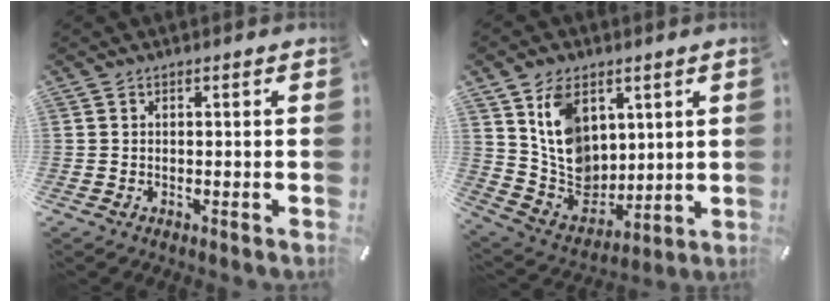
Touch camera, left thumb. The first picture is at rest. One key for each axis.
{"total": 13.0, "fx": 5.1, "fy": 10.2, "fz": 6.2, "tx": -0.132, "ty": -0.026, "tz": 0.104}